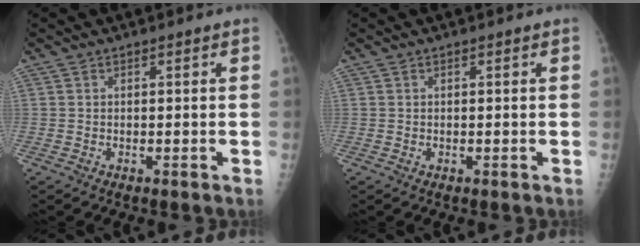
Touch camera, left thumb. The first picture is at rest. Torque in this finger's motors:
{"motor_torque": [-0.14, -0.10, 0.04, 0.02, 0.00]}